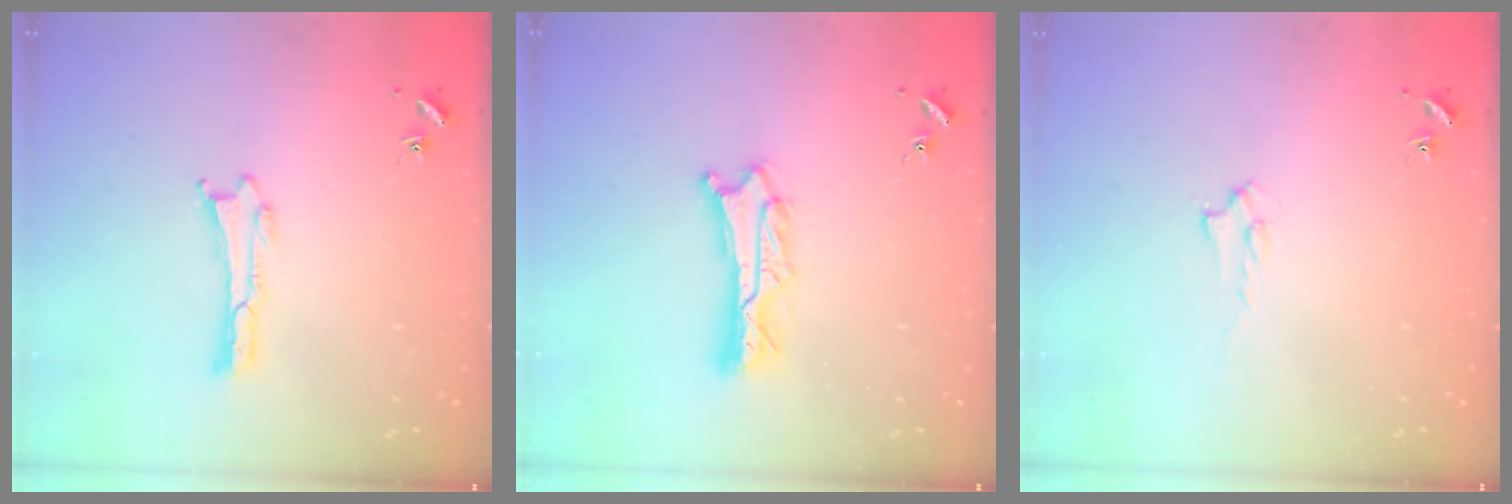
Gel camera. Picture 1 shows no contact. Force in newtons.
{"total": 3.2, "press": 3.2, "slide": 0.4}
{"total": 1.4, "press": 1.4, "slide": 0.2}